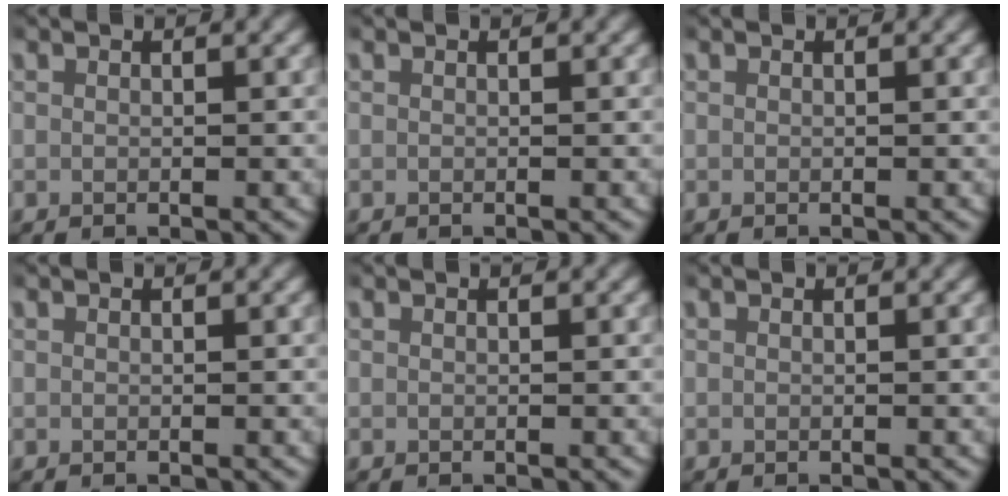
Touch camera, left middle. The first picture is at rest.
{"total": 0.0}
{"total": 0.0}
{"total": 0.0}
{"total": 0.0}
{"total": 0.0}